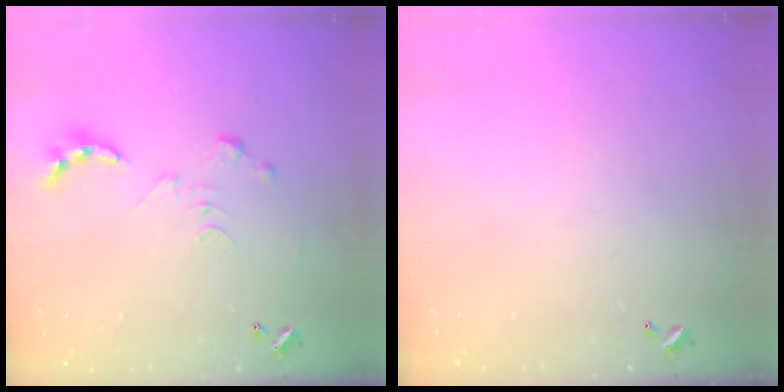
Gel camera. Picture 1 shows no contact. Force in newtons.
{"total": 0.0}